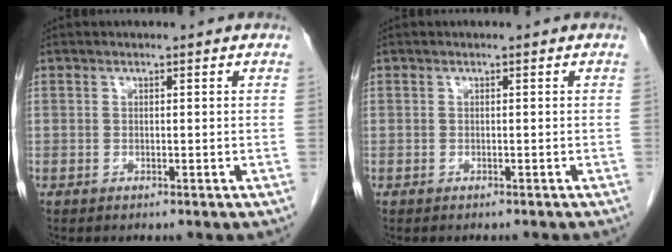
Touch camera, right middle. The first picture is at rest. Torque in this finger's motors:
{"motor_torque": [0.14, -0.22, -0.08, -0.02]}